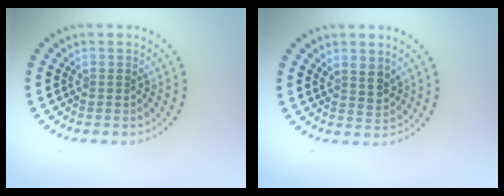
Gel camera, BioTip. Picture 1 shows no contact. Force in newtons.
{"total": 2.0, "press": 1.7, "slide": 1.0}